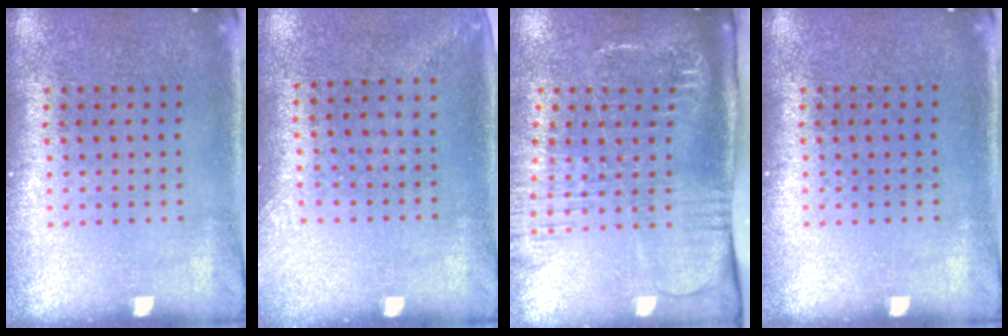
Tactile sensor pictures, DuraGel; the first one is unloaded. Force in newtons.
{"total": 1.3, "press": 1.0, "slide": 0.8}
{"total": 2.6, "press": 2.0, "slide": 1.7}
{"total": 0.0}